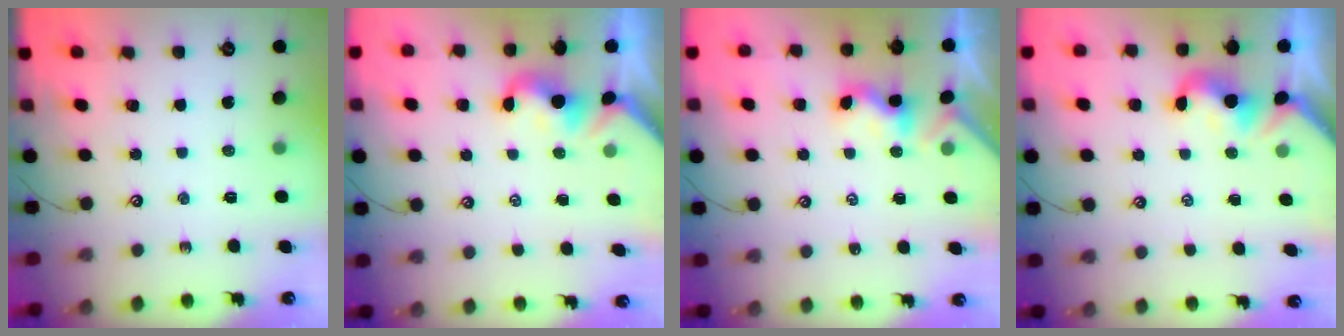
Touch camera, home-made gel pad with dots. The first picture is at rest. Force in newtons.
{"total": 1.5, "press": 1.4, "slide": 0.5}
{"total": 2.1, "press": 2.1, "slide": 0.3}
{"total": 0.7, "press": 0.1, "slide": 0.7}